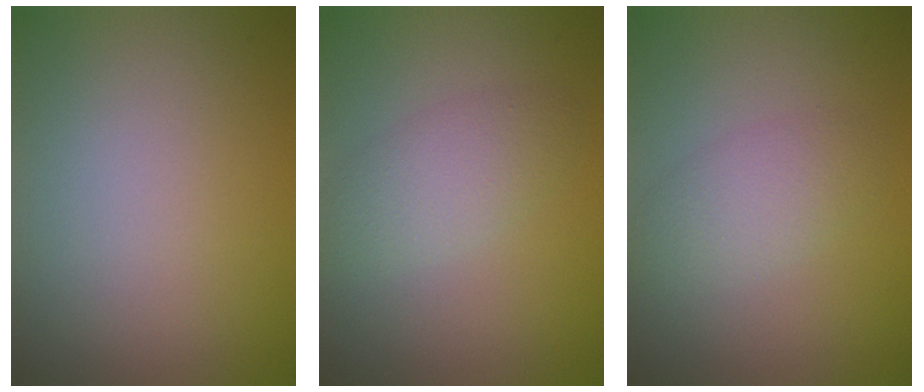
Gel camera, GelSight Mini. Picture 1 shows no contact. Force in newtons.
{"total": 2.9, "press": 2.9, "slide": 0.1}
{"total": 2.7, "press": 2.7, "slide": 0.1}